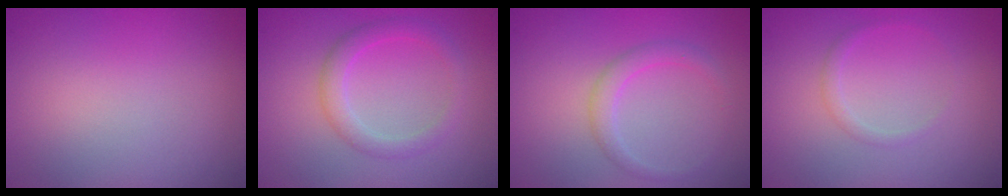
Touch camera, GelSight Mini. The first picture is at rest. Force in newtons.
{"total": 2.5, "press": 2.4, "slide": 0.2}
{"total": 1.9, "press": 1.9, "slide": 0.2}
{"total": 0.9, "press": 0.9, "slide": 0.0}